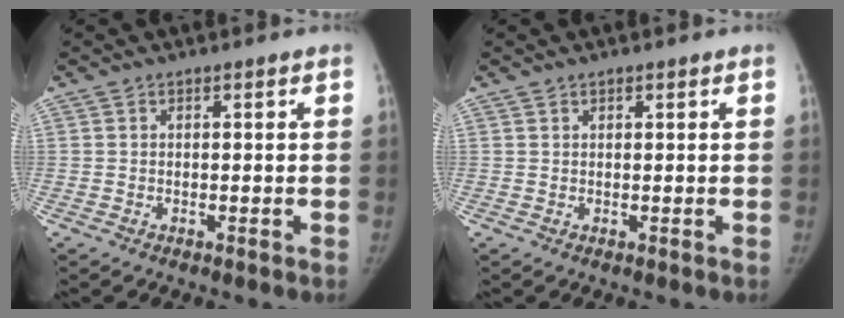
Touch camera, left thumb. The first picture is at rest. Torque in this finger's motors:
{"motor_torque": [-0.26, -0.06, -0.34, -0.02, -0.03]}